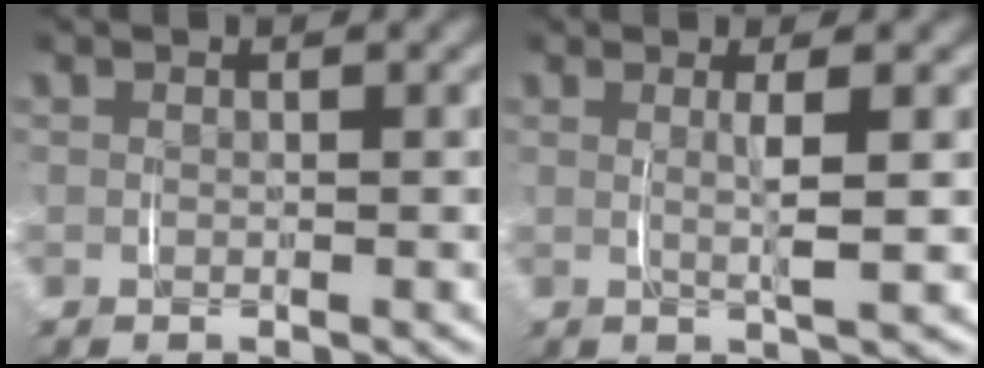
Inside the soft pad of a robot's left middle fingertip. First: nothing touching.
{"total": 2.7, "force": [0.7, -0.1, 2.6], "torque": [-0.046, -0.004, 0.013]}